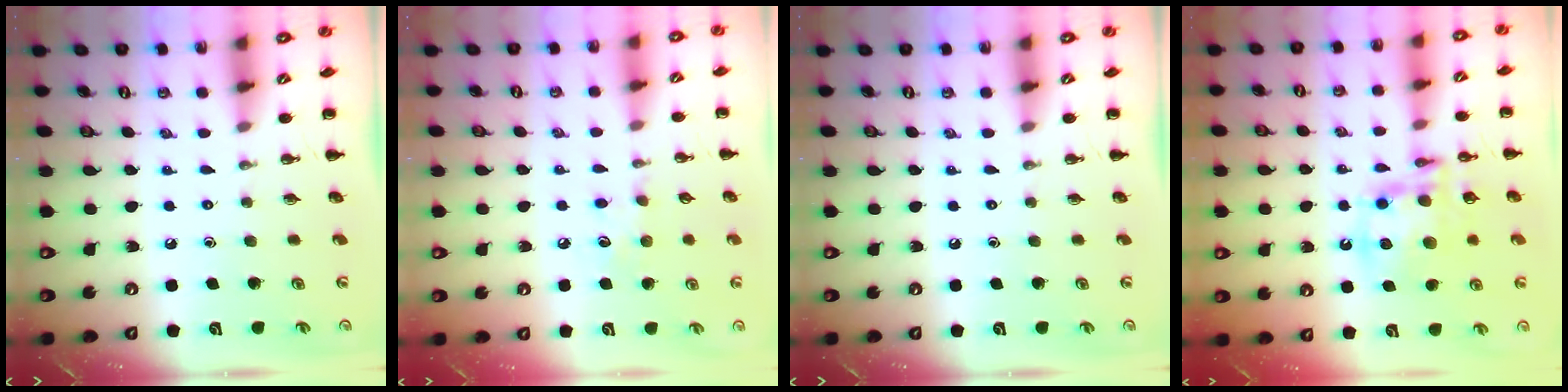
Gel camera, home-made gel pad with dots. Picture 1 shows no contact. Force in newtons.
{"total": 6.7, "press": 6.5, "slide": 1.7}
{"total": 0.0}
{"total": 14.2, "press": 13.8, "slide": 3.4}